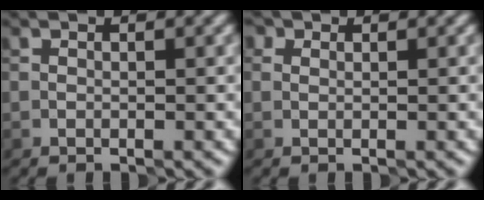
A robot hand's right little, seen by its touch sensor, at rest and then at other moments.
{"total": 1.7, "force": [0.8, 1.3, 0.8], "torque": [-0.002, 0.009, -0.013]}